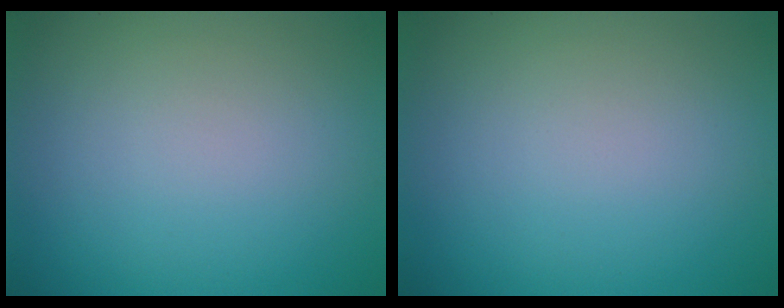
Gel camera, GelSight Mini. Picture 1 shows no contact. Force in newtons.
{"total": 0.0}